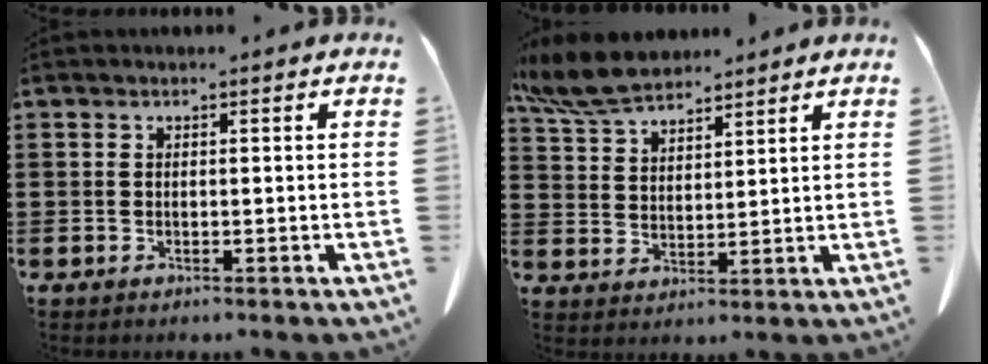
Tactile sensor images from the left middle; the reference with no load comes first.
{"total": 7.8, "force": [6.8, 2.2, 3.3], "torque": [-0.087, -0.011, 0.130]}